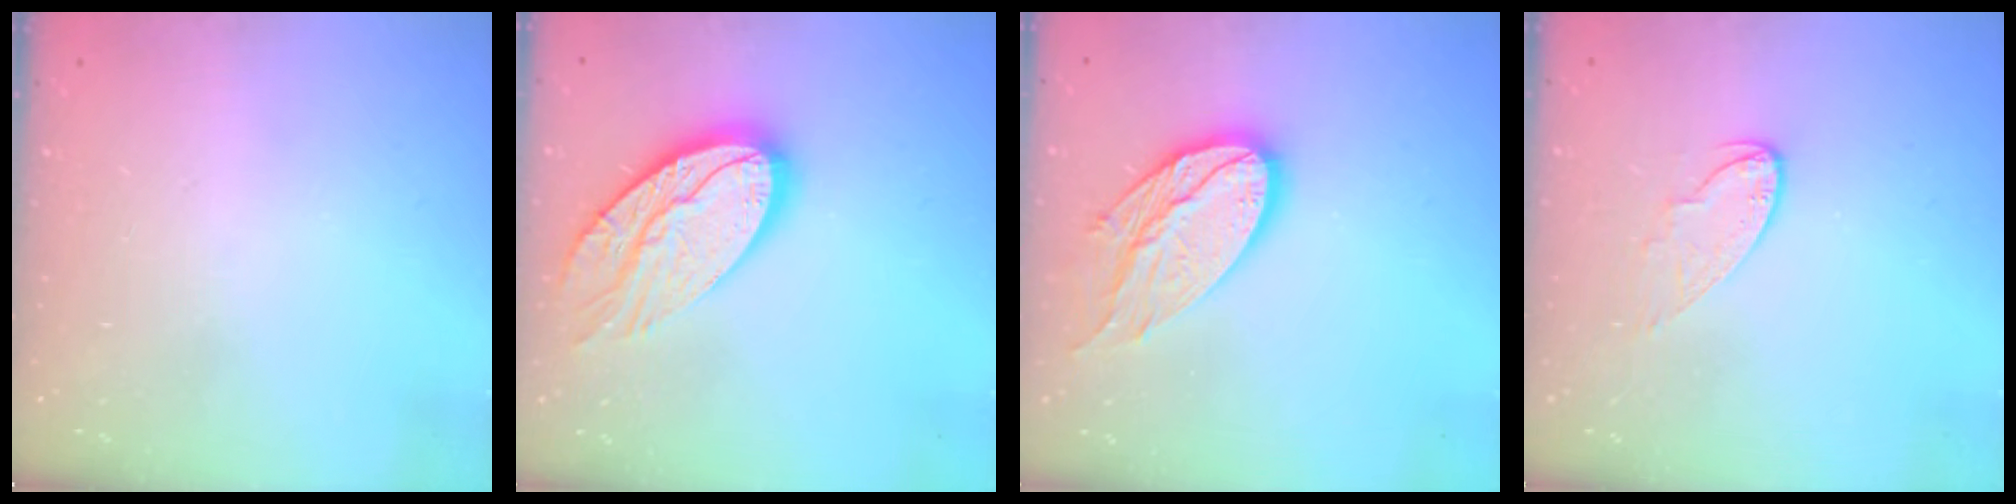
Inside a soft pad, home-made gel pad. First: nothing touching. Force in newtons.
{"total": 17.2, "press": 17.1, "slide": 1.5}
{"total": 15.5, "press": 15.4, "slide": 1.1}
{"total": 6.8, "press": 6.8, "slide": 0.4}